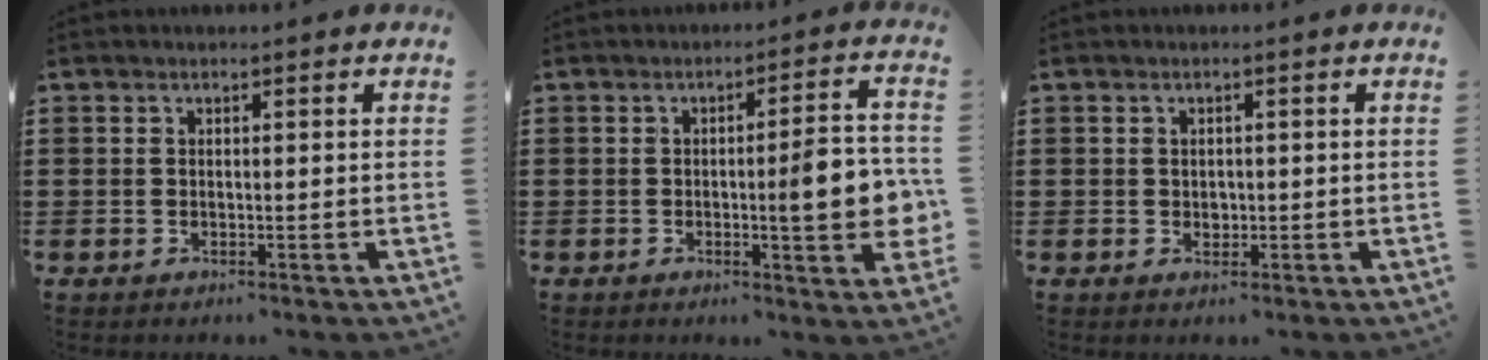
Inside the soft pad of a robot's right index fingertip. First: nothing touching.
{"total": 8.5, "force": [-0.6, 1.3, 8.4], "torque": [-0.108, -0.013, -0.017]}
{"total": 1.1, "force": [0.0, 1.0, 0.6], "torque": [-0.013, 0.005, 0.000]}